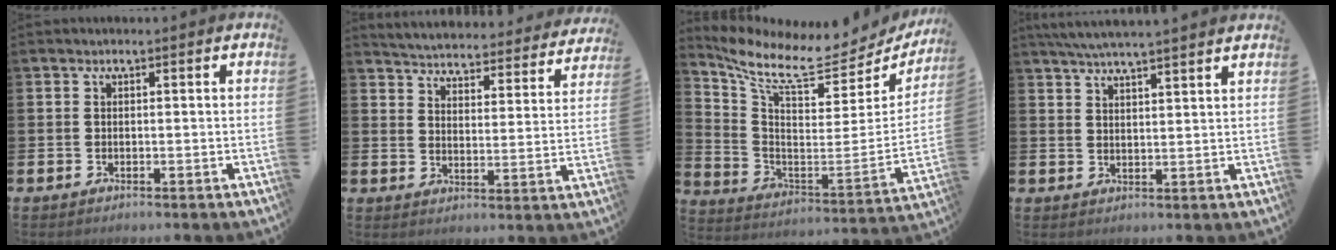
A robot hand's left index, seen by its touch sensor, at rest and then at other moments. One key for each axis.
{"total": 4.4, "fx": 4.3, "fy": 0.4, "fz": 0.4, "tx": -0.031, "ty": -0.042, "tz": 0.071}
{"total": 9.7, "fx": 8.4, "fy": 2.2, "fz": 4.2, "tx": -0.110, "ty": -0.077, "tz": 0.136}
{"total": 4.8, "fx": 4.6, "fy": -0.6, "fz": 1.3, "tx": -0.040, "ty": -0.013, "tz": 0.085}